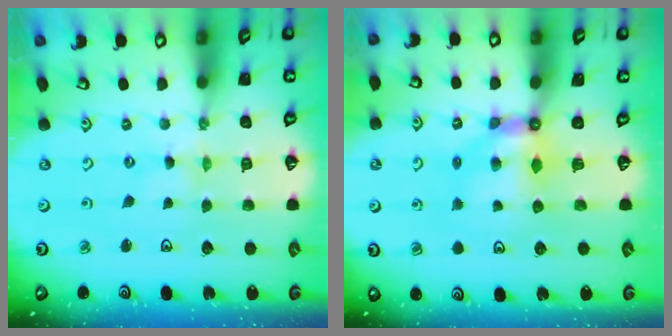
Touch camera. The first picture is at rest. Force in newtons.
{"total": 6.0, "press": 5.9, "slide": 0.4}